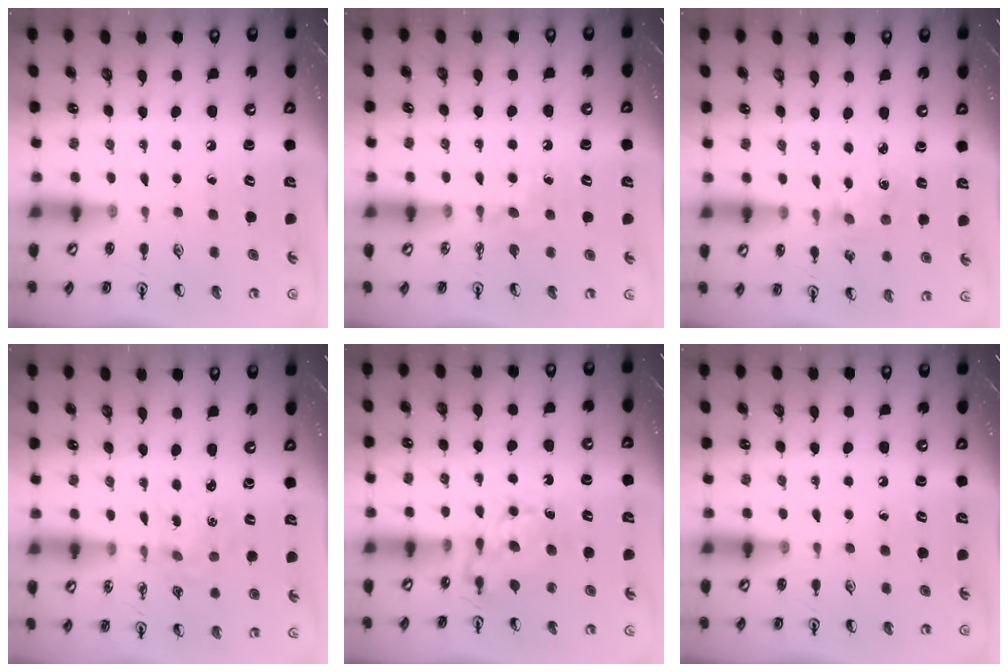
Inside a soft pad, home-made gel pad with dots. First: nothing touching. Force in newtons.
{"total": 4.3, "press": 4.2, "slide": 0.7}
{"total": 1.9, "press": 1.8, "slide": 0.3}
{"total": 3.0, "press": 3.0, "slide": 0.4}
{"total": 7.0, "press": 7.0, "slide": 0.6}
{"total": 0.0}